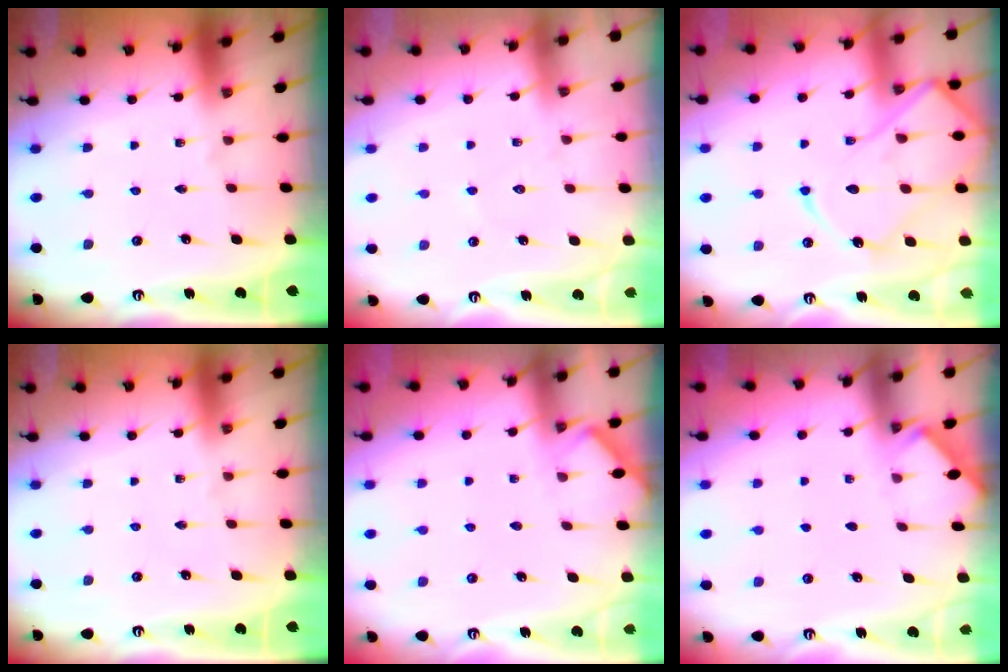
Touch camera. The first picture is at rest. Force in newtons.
{"total": 4.9, "press": 4.9, "slide": 0.7}
{"total": 16.0, "press": 16.0, "slide": 1.4}
{"total": 0.0}
{"total": 3.0, "press": 2.9, "slide": 0.3}
{"total": 2.8, "press": 2.7, "slide": 0.4}